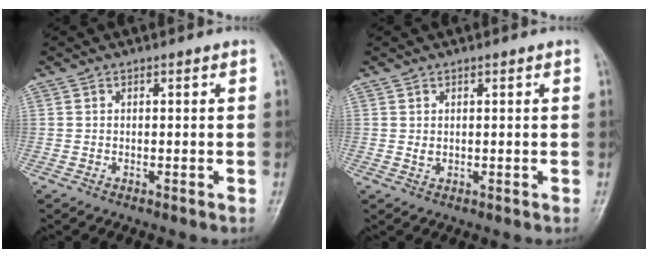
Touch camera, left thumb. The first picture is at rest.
{"total": 1.0, "force": [0.4, 0.6, 0.7], "torque": [-0.008, -0.004, 0.011]}